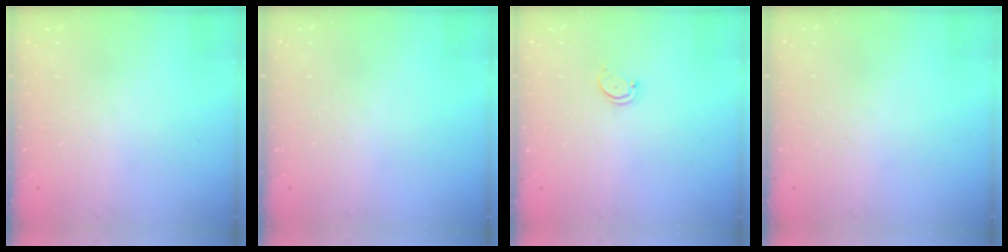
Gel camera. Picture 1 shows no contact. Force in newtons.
{"total": 0.0}
{"total": 1.6, "press": 1.6, "slide": 0.4}
{"total": 0.0}